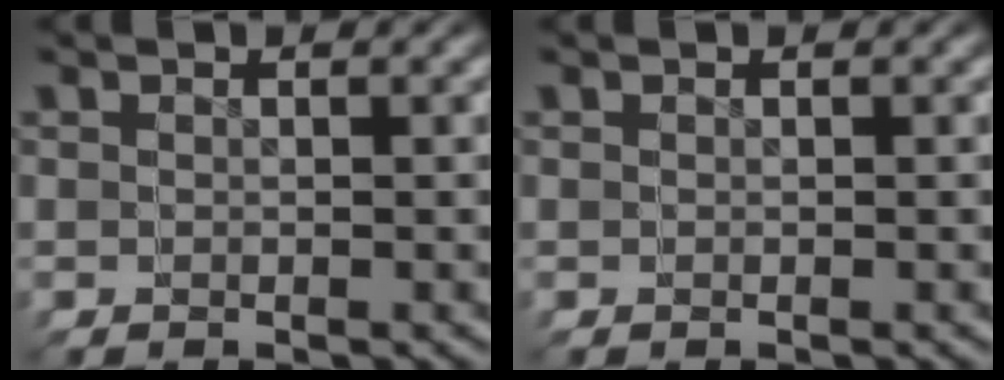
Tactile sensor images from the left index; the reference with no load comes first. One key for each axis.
{"total": 0.0}